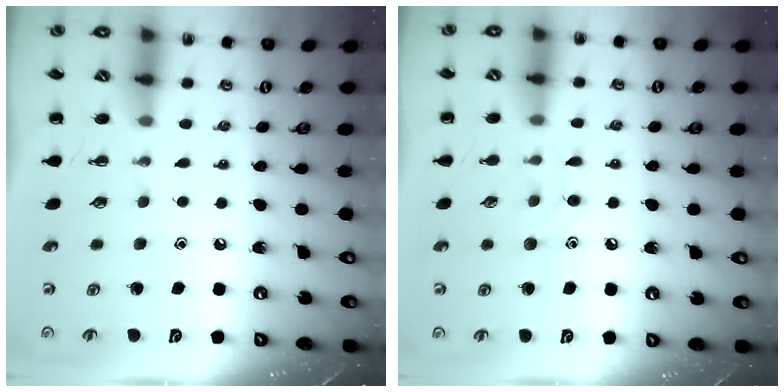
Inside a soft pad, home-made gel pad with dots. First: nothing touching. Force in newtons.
{"total": 6.1, "press": 6.0, "slide": 1.4}